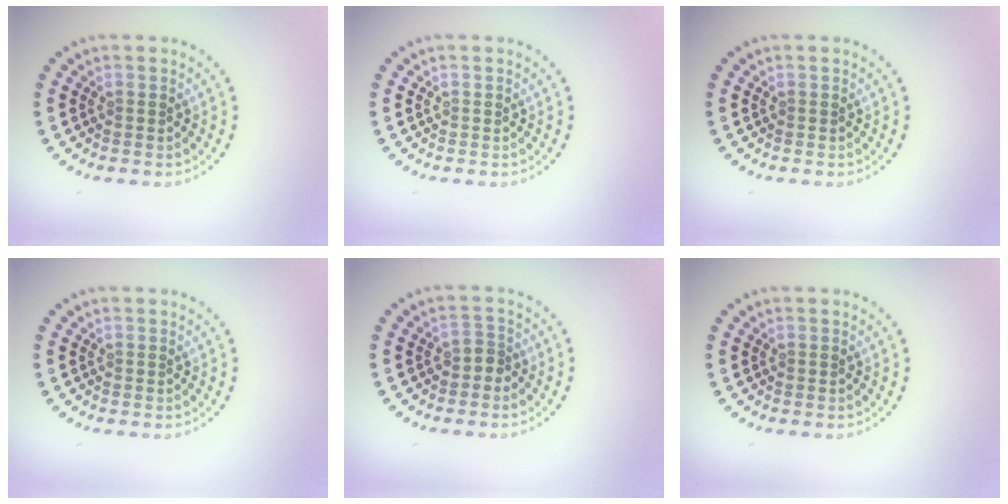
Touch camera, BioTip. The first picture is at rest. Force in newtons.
{"total": 0.0}
{"total": 0.0}
{"total": 0.0}
{"total": 1.4, "press": 1.1, "slide": 0.8}
{"total": 0.0}